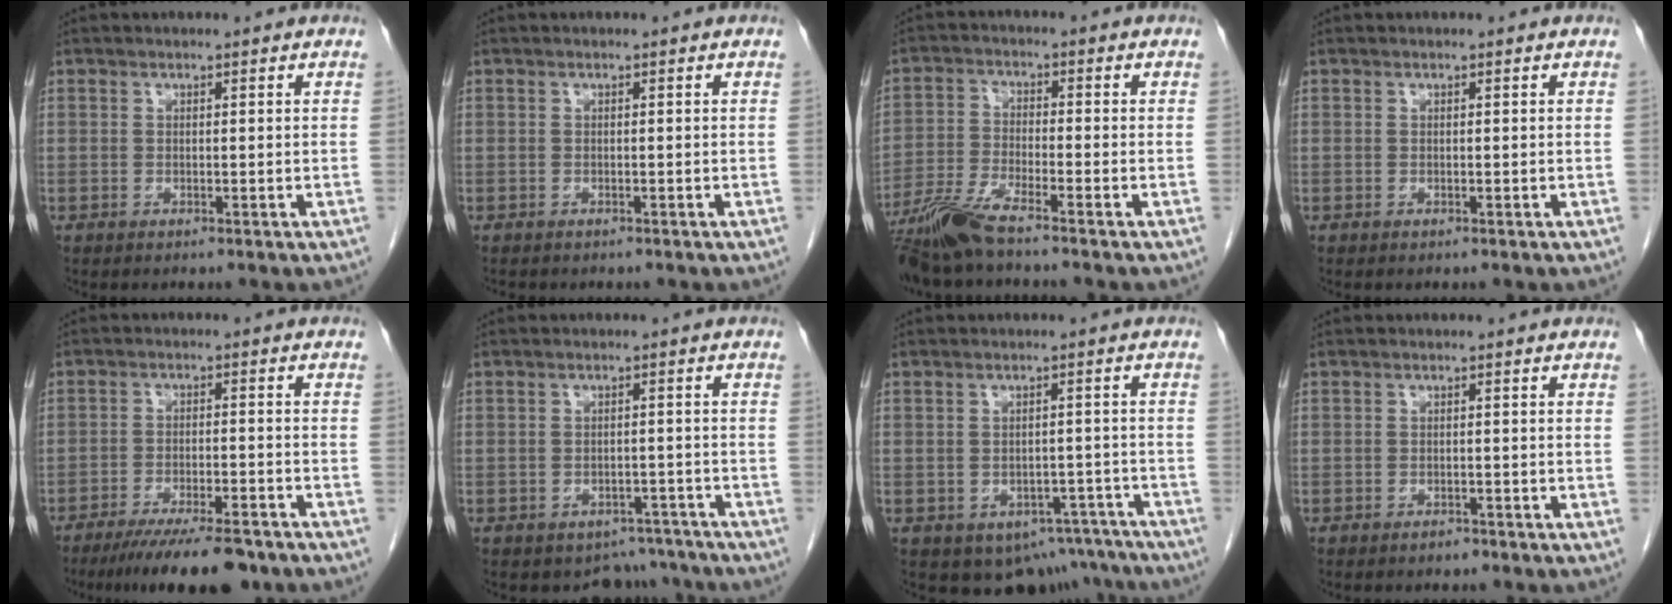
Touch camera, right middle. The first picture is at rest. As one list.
[{"total": 1.1, "force": [-0.9, 0.5, 0.3], "torque": [-0.013, -0.002, -0.013]}, {"total": 7.3, "force": [-6.1, -0.1, 4.1], "torque": [-0.089, -0.026, -0.120]}, {"total": 0.0}, {"total": 11.7, "force": [-9.4, 2.1, 6.7], "torque": [-0.096, -0.016, -0.145]}, {"total": 6.0, "force": [-5.1, 3.1, -0.6], "torque": [0.027, 0.026, -0.059]}, {"total": 9.6, "force": [-7.1, 6.1, 2.4], "torque": [-0.010, 0.016, -0.083]}, {"total": 1.0, "force": [-0.8, 0.4, 0.3], "torque": [-0.008, 0.001, -0.012]}]